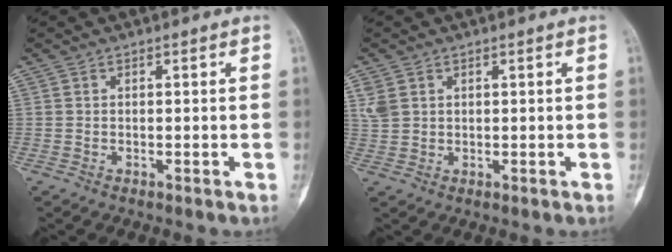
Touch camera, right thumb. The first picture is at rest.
{"total": 3.0, "force": [1.2, 2.4, 1.5], "torque": [-0.028, 0.001, 0.034]}